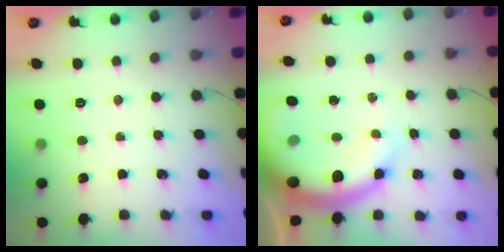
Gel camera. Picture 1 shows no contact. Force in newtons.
{"total": 16.1, "press": 15.7, "slide": 3.4}